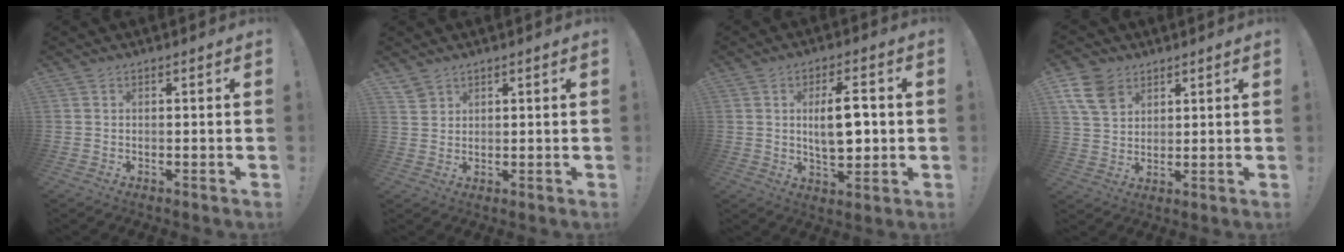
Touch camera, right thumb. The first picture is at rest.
{"total": 2.9, "force": [2.4, 1.5, 0.6], "torque": [-0.013, -0.013, 0.047]}
{"total": 11.1, "force": [0.6, 5.0, 9.9], "torque": [-0.163, -0.001, 0.008]}
{"total": 10.2, "force": [5.4, 7.1, 4.8], "torque": [-0.096, -0.015, 0.110]}